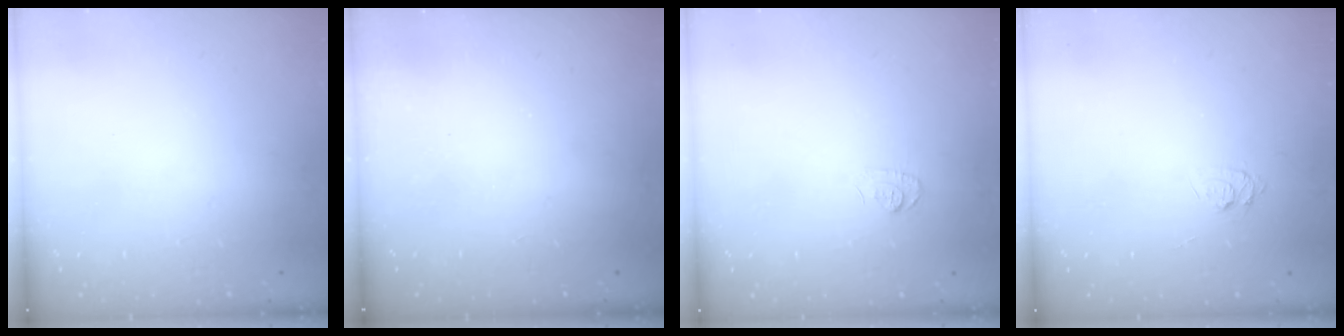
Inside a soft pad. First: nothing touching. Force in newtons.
{"total": 2.3, "press": 2.1, "slide": 0.7}
{"total": 6.1, "press": 6.1, "slide": 0.7}
{"total": 6.4, "press": 6.4, "slide": 0.6}